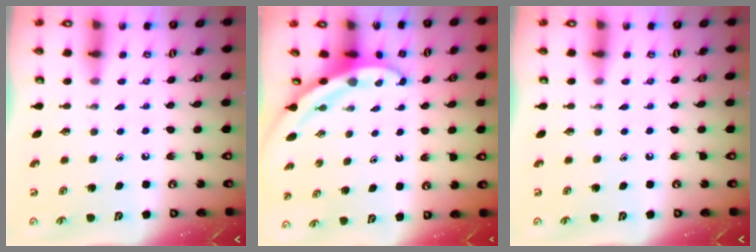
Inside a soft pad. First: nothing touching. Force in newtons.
{"total": 3.9, "press": 3.9, "slide": 0.5}
{"total": 0.0}